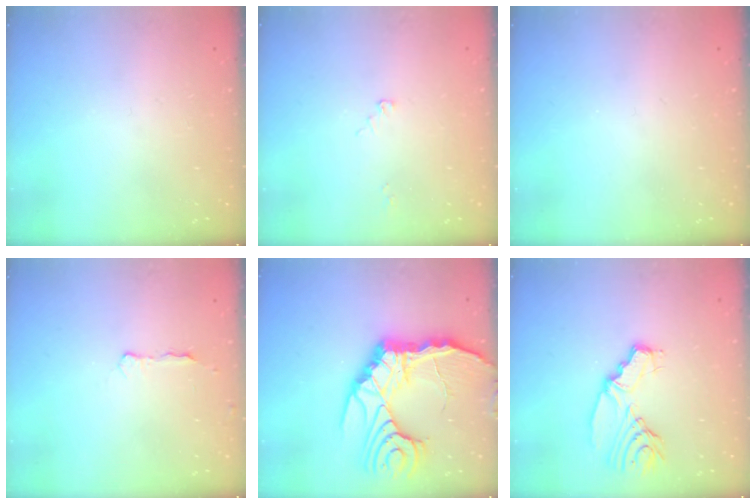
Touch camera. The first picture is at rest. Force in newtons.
{"total": 2.1, "press": 2.1, "slide": 0.2}
{"total": 0.0}
{"total": 5.0, "press": 3.4, "slide": 3.6}
{"total": 19.6, "press": 19.5, "slide": 2.7}
{"total": 8.7, "press": 8.7, "slide": 0.3}